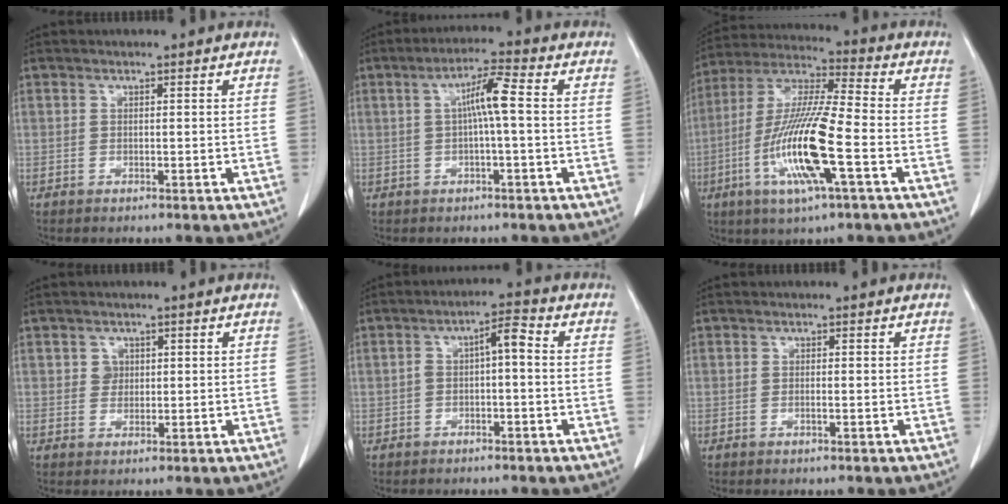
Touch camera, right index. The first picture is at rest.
{"total": 5.3, "force": [0.3, 0.1, 5.3], "torque": [-0.095, 0.015, 0.006]}
{"total": 15.8, "force": [-4.8, 1.1, 15.1], "torque": [-0.310, -0.012, -0.093]}
{"total": 2.0, "force": [0.6, 1.7, 0.7], "torque": [-0.009, 0.000, 0.010]}
{"total": 4.1, "force": [-0.2, 1.1, 3.9], "torque": [-0.065, 0.023, -0.004]}
{"total": 0.5, "force": [-0.2, 0.0, 0.5], "torque": [-0.011, 0.000, -0.002]}